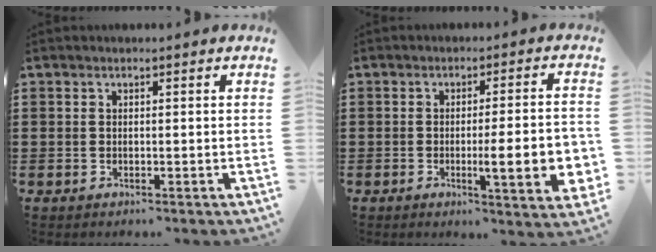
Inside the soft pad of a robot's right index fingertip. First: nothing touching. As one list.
[{"total": 9.1, "force": [-1.9, 1.3, 8.8], "torque": [-0.123, -0.012, -0.031]}]